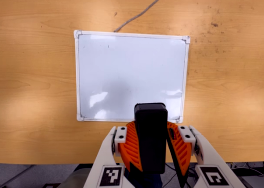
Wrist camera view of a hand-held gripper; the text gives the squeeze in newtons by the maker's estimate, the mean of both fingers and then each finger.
{"total": 10.4, "left": 10.3, "right": 10.5}